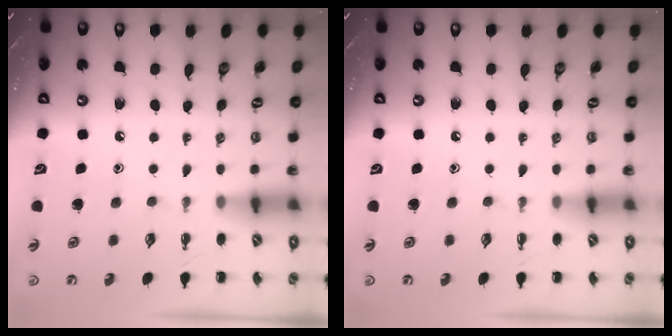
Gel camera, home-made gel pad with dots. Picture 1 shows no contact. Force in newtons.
{"total": 0.0}